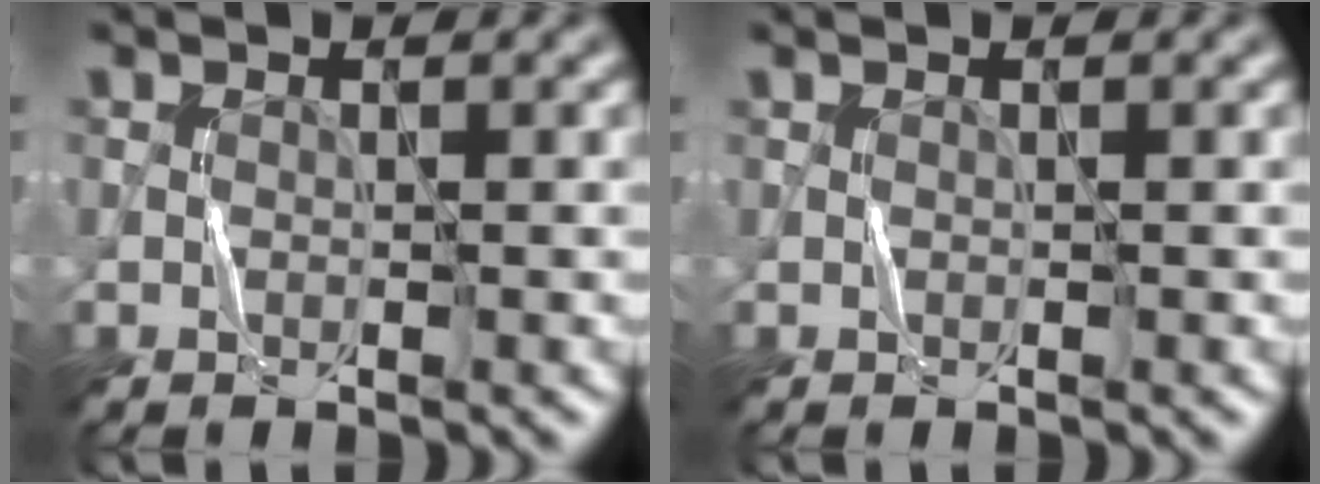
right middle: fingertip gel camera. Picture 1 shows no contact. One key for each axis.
{"total": 0.0}